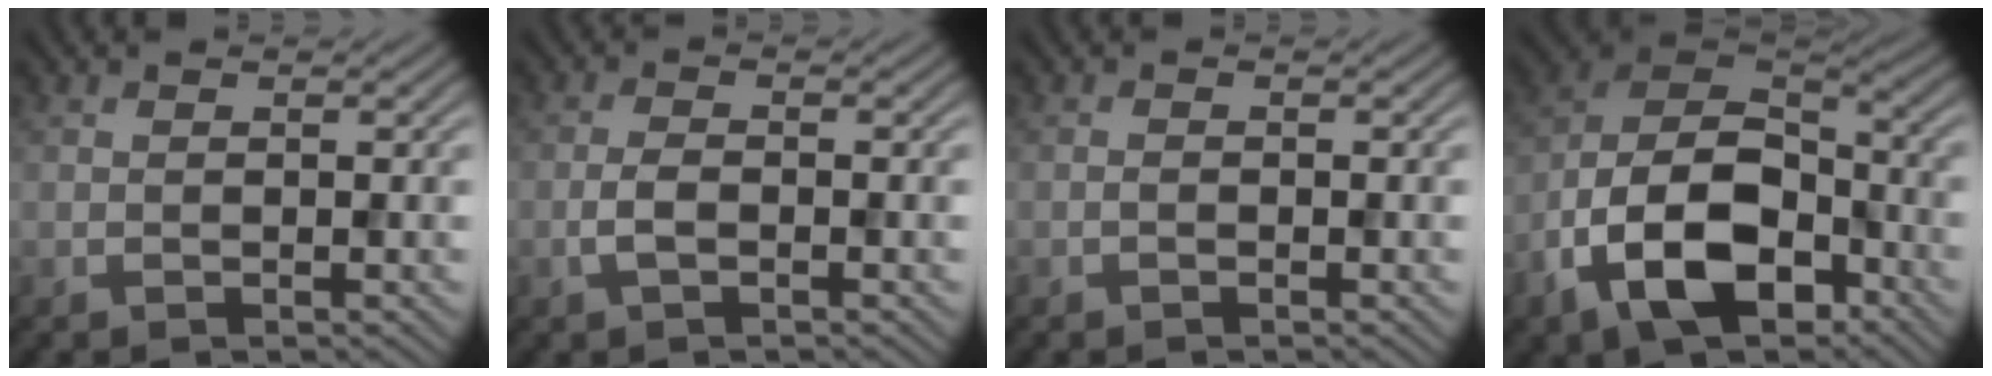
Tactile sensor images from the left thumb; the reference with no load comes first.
{"total": 2.4, "force": [-1.0, 1.0, 1.9], "torque": [-0.042, 0.003, -0.022]}
{"total": 0.6, "force": [-0.4, 0.2, 0.4], "torque": [-0.008, 0.002, -0.006]}
{"total": 15.4, "force": [-7.3, 8.7, 10.3], "torque": [-0.227, -0.026, -0.152]}